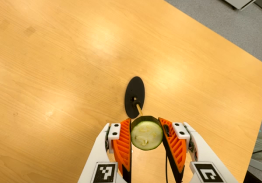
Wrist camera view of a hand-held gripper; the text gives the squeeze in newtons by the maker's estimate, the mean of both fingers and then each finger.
{"total": 9.4, "left": 8.4, "right": 10.3}